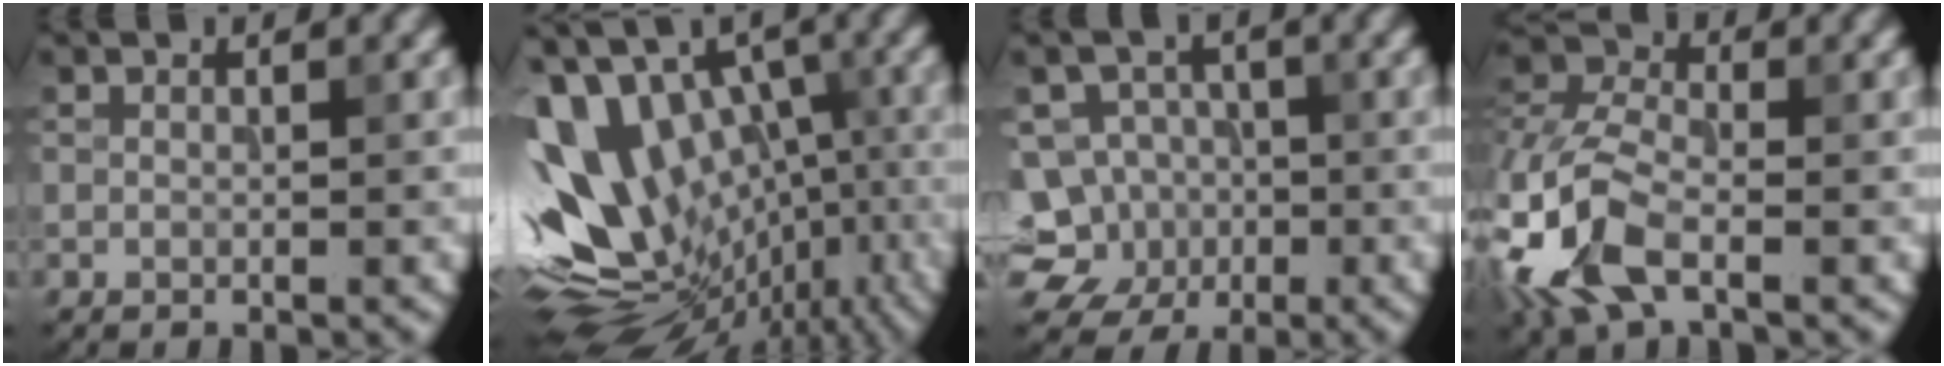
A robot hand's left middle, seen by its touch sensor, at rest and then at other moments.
{"total": 15.5, "force": [-1.3, 10.0, 11.8], "torque": [-0.171, 0.005, 0.013]}
{"total": 7.7, "force": [-2.3, 7.0, 2.2], "torque": [-0.032, 0.018, -0.060]}
{"total": 7.7, "force": [-2.9, 4.2, 5.8], "torque": [-0.140, 0.002, -0.076]}